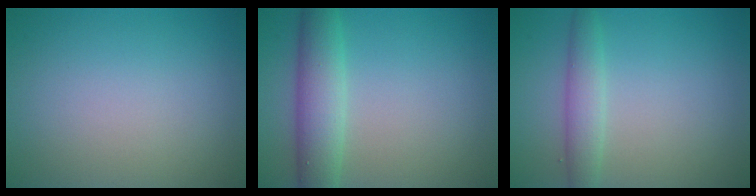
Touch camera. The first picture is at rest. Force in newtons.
{"total": 4.8, "press": 4.8, "slide": 0.2}
{"total": 2.5, "press": 2.5, "slide": 0.2}